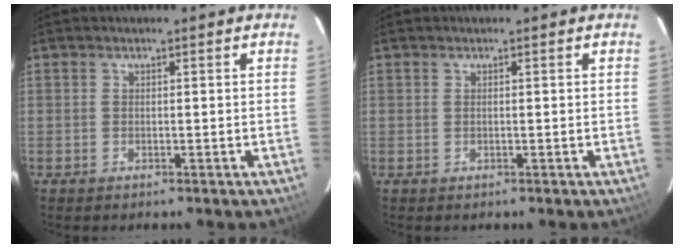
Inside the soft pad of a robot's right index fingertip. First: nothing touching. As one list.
[{"total": 0.0}]